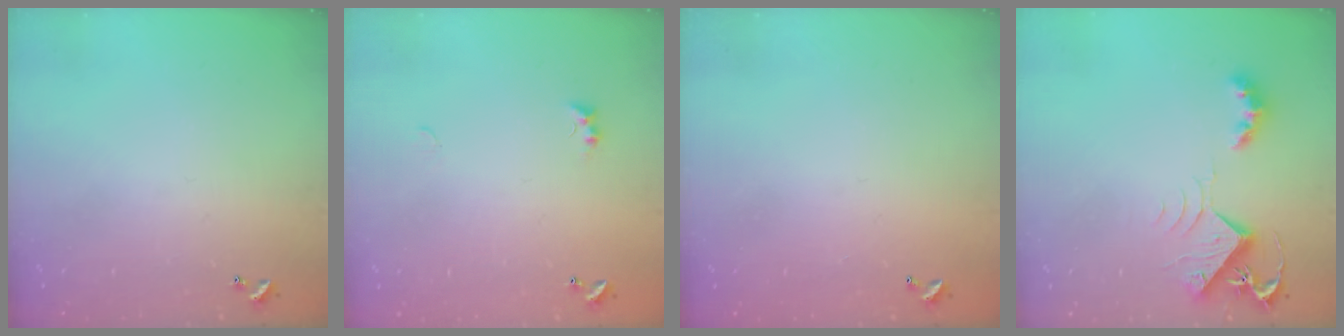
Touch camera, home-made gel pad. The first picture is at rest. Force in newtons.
{"total": 1.4, "press": 1.3, "slide": 0.5}
{"total": 2.8, "press": 2.8, "slide": 0.1}
{"total": 7.1, "press": 7.1, "slide": 1.0}